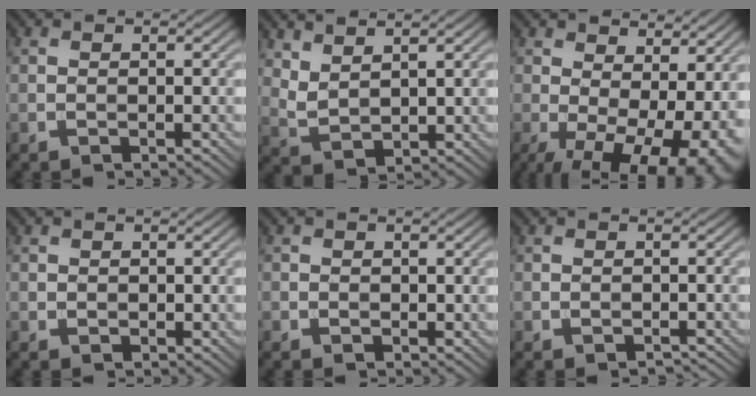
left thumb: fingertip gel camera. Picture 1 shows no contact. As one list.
[{"total": 4.3, "force": [3.3, 1.6, 2.2], "torque": [-0.054, -0.008, 0.074]}, {"total": 15.4, "force": [-1.9, 8.1, 12.9], "torque": [-0.171, -0.024, 0.013]}, {"total": 1.1, "force": [0.6, 0.9, 0.3], "torque": [-0.009, -0.005, 0.016]}, {"total": 1.1, "force": [0.4, 1.0, 0.3], "torque": [-0.006, -0.006, 0.008]}, {"total": 0.5, "force": [-0.1, 0.5, 0.2], "torque": [-0.004, -0.006, 0.000]}]